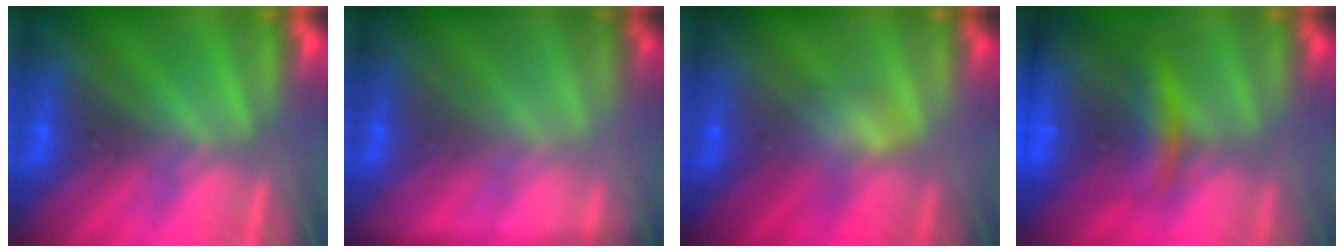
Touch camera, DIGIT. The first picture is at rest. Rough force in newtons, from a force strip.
{"total": 1.7}
{"total": 3.0}
{"total": 7.4}